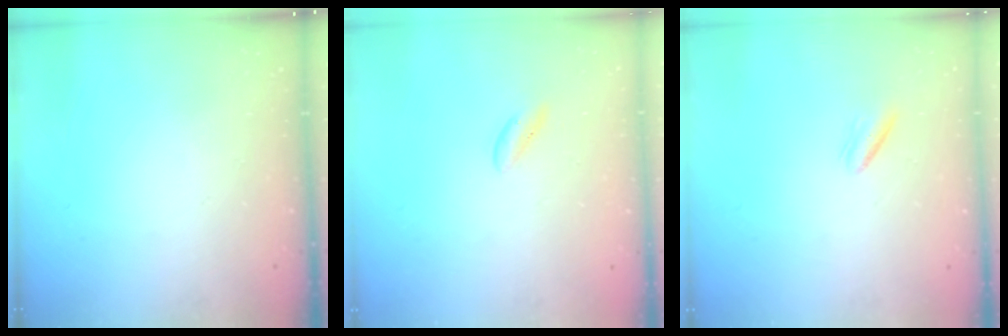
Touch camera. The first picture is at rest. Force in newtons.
{"total": 0.0}
{"total": 2.9, "press": 2.8, "slide": 1.0}